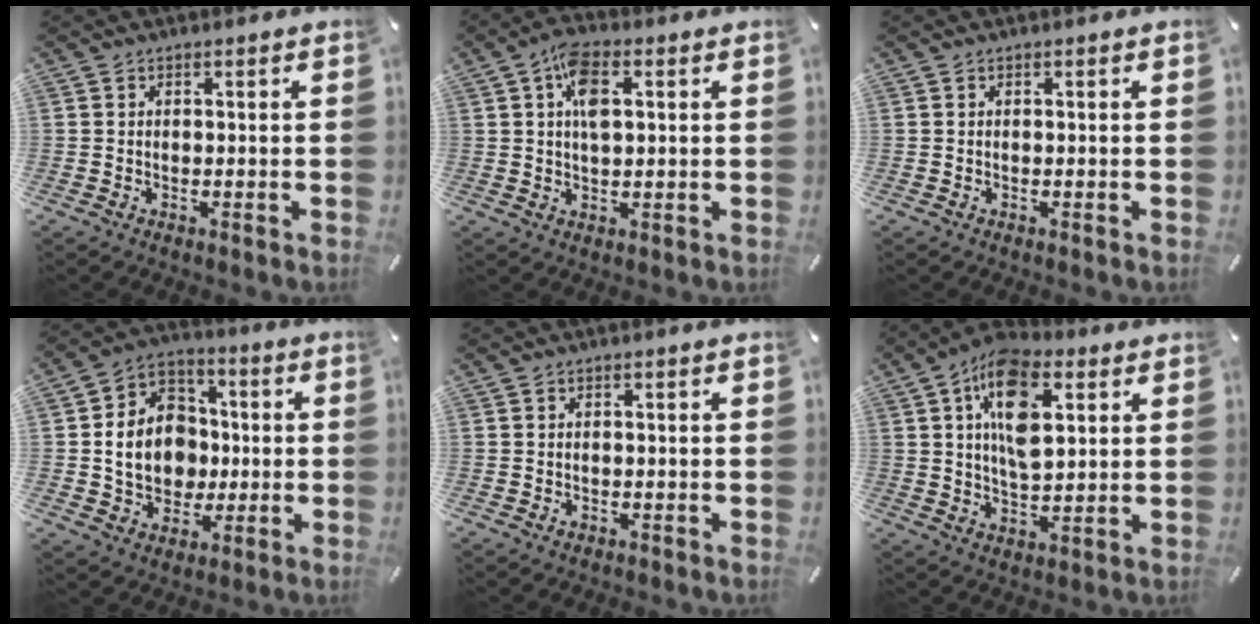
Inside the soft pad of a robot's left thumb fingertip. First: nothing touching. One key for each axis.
{"total": 7.1, "fx": 1.9, "fy": 3.8, "fz": 5.7, "tx": -0.095, "ty": 0.002, "tz": 0.029}
{"total": 0.0}
{"total": 13.3, "fx": -0.9, "fy": 11.5, "fz": 6.7, "tx": -0.147, "ty": 0.016, "tz": -0.011}
{"total": 0.7, "fx": -0.3, "fy": 0.5, "fz": 0.4, "tx": -0.007, "ty": 0.002, "tz": -0.007}
{"total": 14.6, "fx": 5.0, "fy": 8.1, "fz": 11.0, "tx": -0.196, "ty": -0.004, "tz": 0.086}